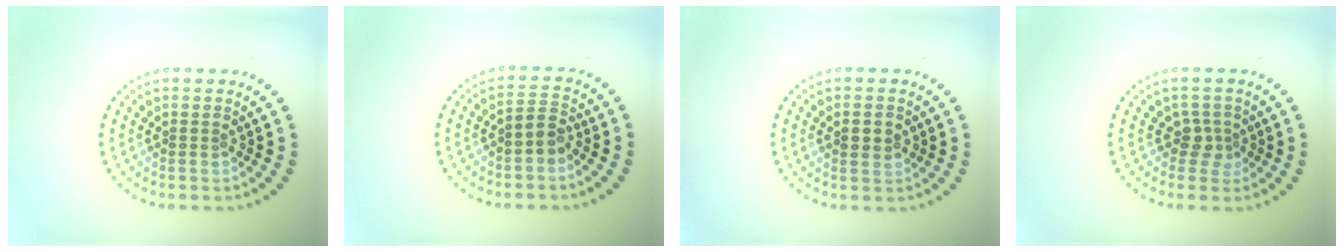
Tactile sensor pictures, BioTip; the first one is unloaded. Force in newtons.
{"total": 1.9, "press": 1.6, "slide": 1.0}
{"total": 1.7, "press": 1.7, "slide": 0.3}
{"total": 1.9, "press": 1.4, "slide": 1.3}